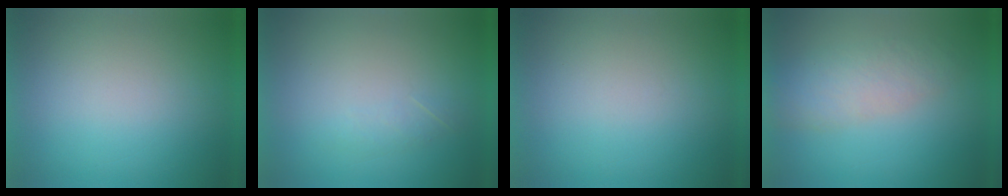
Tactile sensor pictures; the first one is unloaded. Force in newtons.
{"total": 1.3}
{"total": 0.0}
{"total": 2.9}